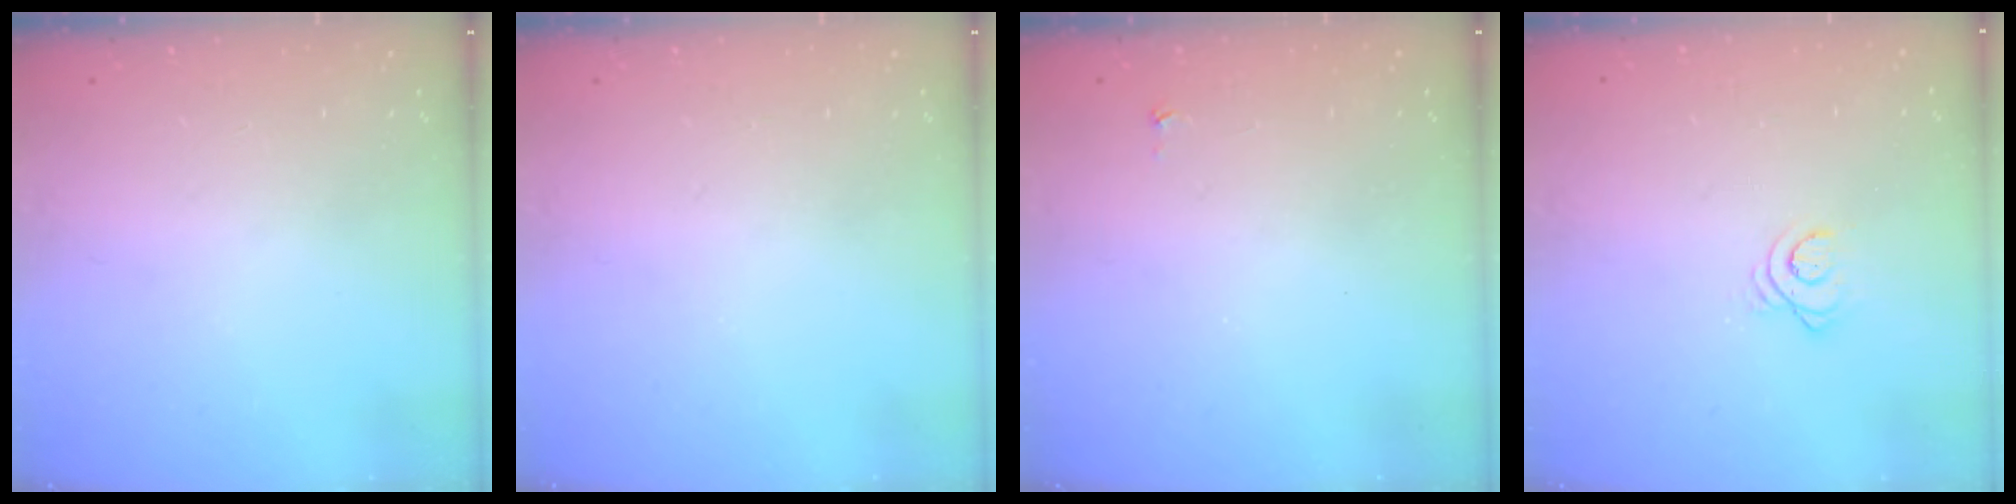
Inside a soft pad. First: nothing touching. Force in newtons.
{"total": 0.0}
{"total": 2.9, "press": 2.9, "slide": 0.4}
{"total": 3.5, "press": 3.5, "slide": 0.5}